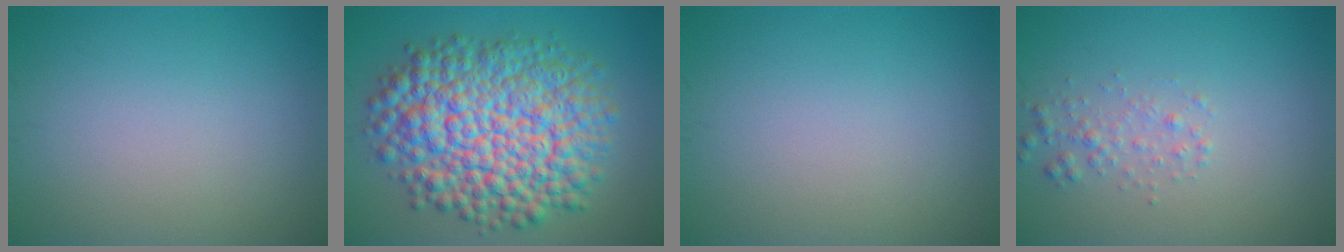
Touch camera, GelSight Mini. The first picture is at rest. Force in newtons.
{"total": 12.8, "press": 12.8, "slide": 0.3}
{"total": 0.0}
{"total": 1.6, "press": 1.6, "slide": 0.0}